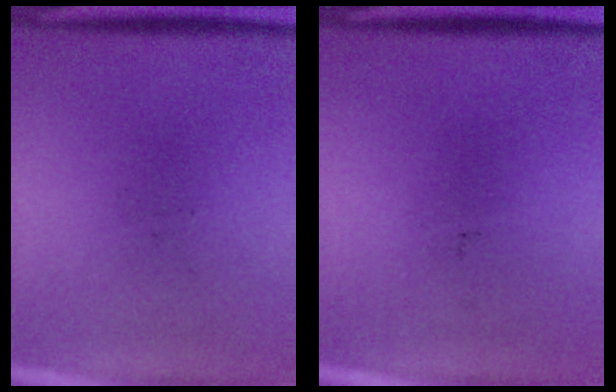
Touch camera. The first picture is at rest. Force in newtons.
{"total": 0.0}